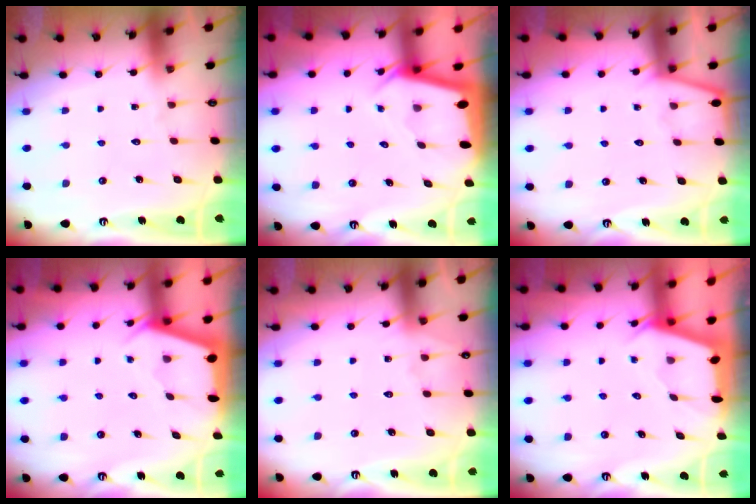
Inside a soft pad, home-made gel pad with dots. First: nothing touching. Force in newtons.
{"total": 2.4, "press": 2.4, "slide": 0.2}
{"total": 2.4, "press": 2.4, "slide": 0.2}
{"total": 2.4, "press": 2.4, "slide": 0.3}
{"total": 4.0, "press": 3.9, "slide": 0.6}
{"total": 2.1, "press": 2.0, "slide": 0.3}